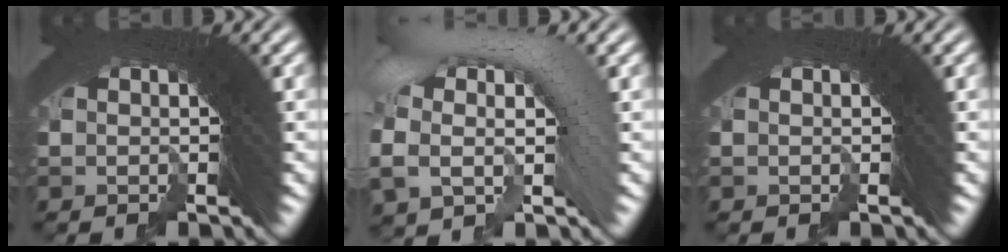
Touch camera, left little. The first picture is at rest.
{"total": 4.8, "force": [0.7, 2.1, 4.2], "torque": [-0.060, 0.020, 0.008]}
{"total": 0.0}